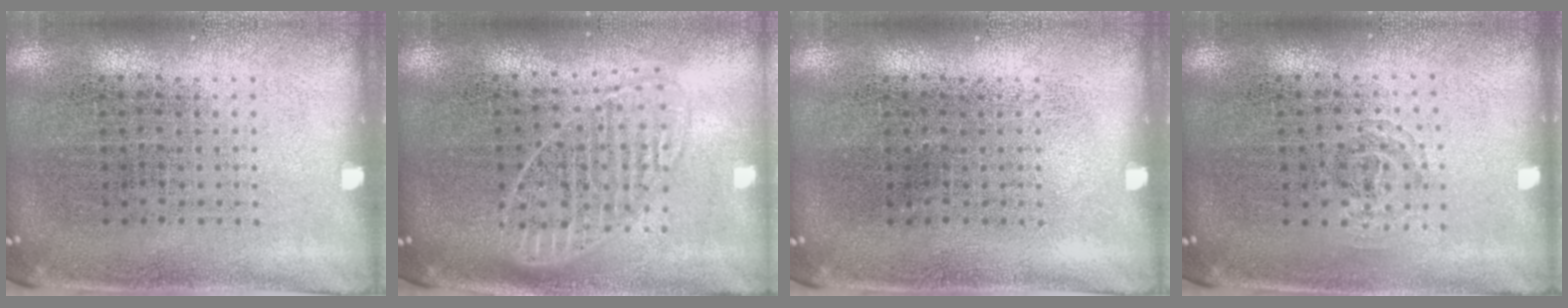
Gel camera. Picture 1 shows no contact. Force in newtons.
{"total": 1.7, "press": 1.4, "slide": 1.0}
{"total": 0.0}
{"total": 0.9, "press": 0.6, "slide": 0.7}